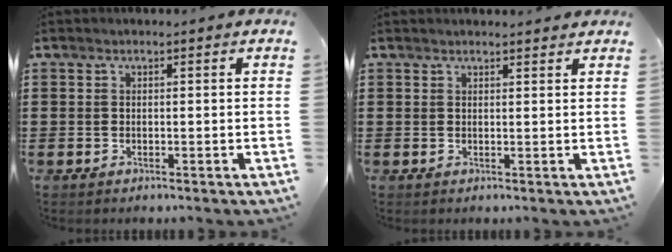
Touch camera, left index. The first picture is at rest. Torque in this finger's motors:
{"motor_torque": [0.19, 0.19, -0.03, -0.02]}